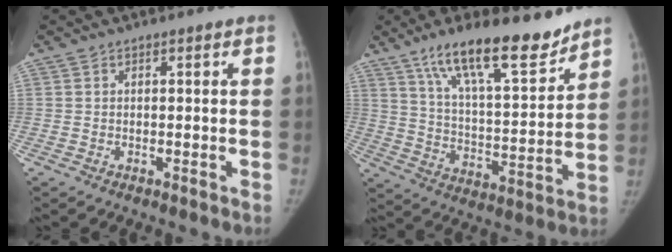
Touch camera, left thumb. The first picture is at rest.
{"total": 18.5, "force": [13.4, 4.9, 11.7], "torque": [-0.160, -0.075, 0.229]}